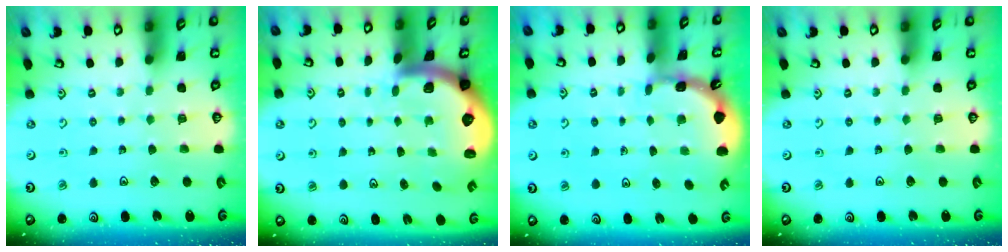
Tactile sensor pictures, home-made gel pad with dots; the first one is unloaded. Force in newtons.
{"total": 1.9, "press": 1.9, "slide": 0.2}
{"total": 1.6, "press": 1.6, "slide": 0.3}
{"total": 0.0}